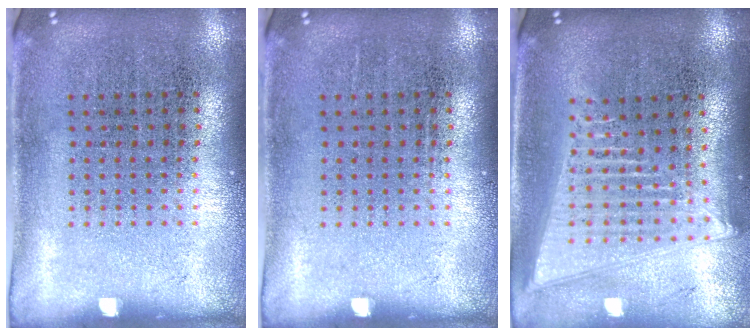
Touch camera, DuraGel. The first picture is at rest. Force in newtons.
{"total": 0.0}
{"total": 2.1, "press": 1.8, "slide": 1.1}